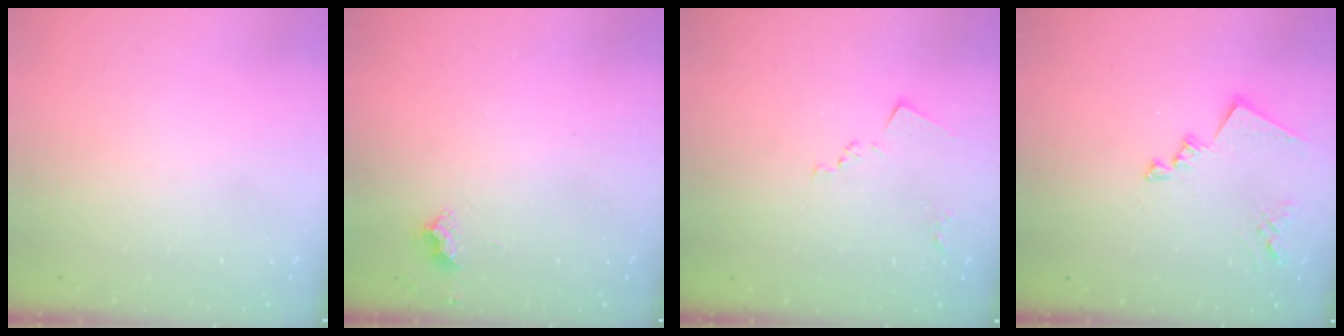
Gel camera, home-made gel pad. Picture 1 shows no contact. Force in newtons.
{"total": 3.9, "press": 3.8, "slide": 0.6}
{"total": 8.4, "press": 8.3, "slide": 0.9}
{"total": 13.3, "press": 13.2, "slide": 1.1}